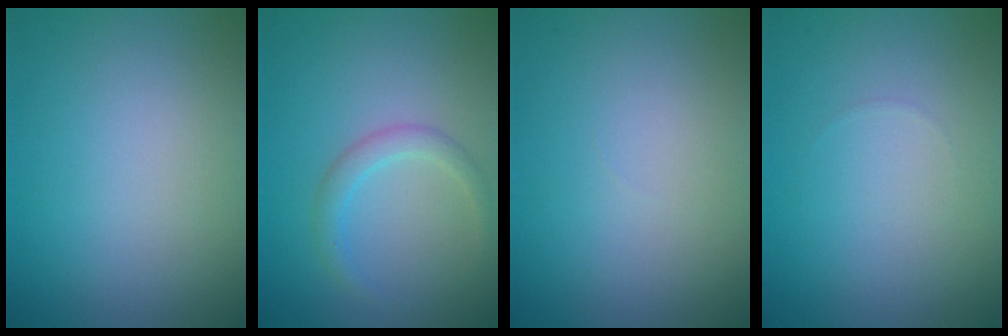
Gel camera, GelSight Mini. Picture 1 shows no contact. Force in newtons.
{"total": 1.9, "press": 1.9, "slide": 0.2}
{"total": 0.0}
{"total": 0.0}